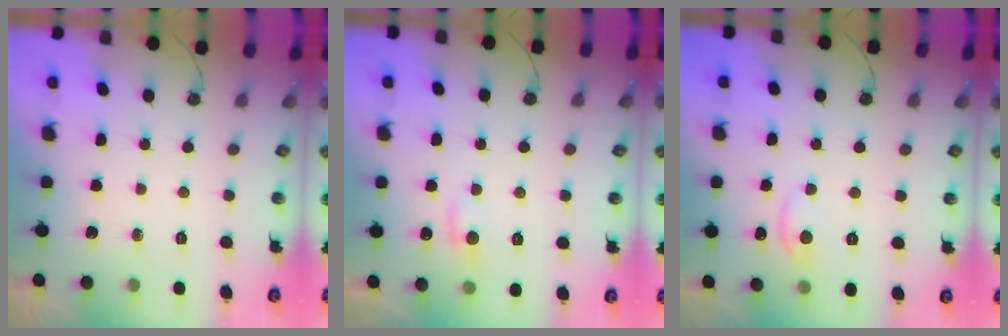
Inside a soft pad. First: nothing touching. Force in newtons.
{"total": 0.6, "press": 0.3, "slide": 0.6}
{"total": 1.6, "press": 1.3, "slide": 0.9}